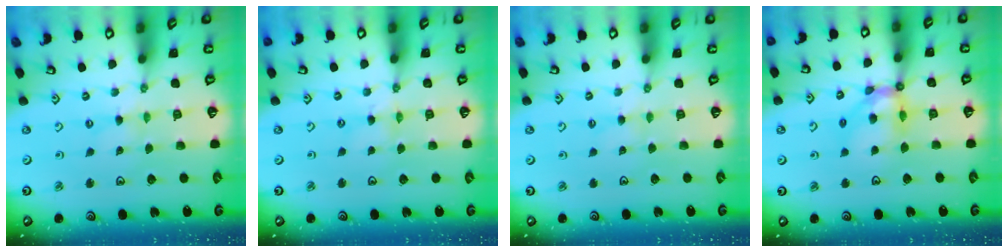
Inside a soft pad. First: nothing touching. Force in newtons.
{"total": 0.6, "press": 0.6, "slide": 0.2}
{"total": 1.5, "press": 1.5, "slide": 0.3}
{"total": 10.8, "press": 10.6, "slide": 1.5}